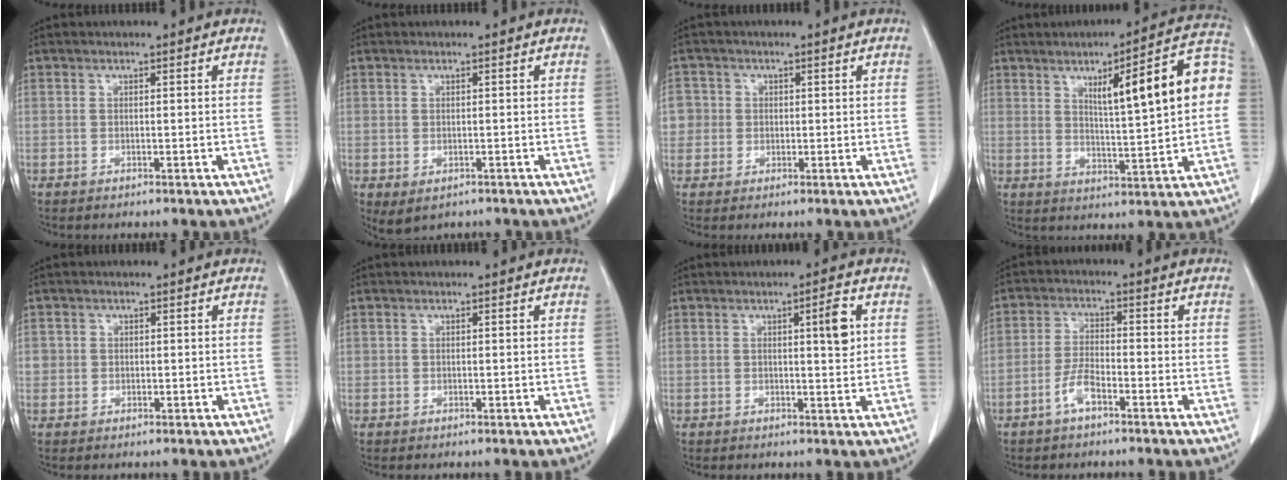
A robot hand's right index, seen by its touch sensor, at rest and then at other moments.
{"total": 3.0, "force": [-1.4, 1.9, 1.8], "torque": [-0.034, -0.008, -0.010]}
{"total": 4.1, "force": [0.3, 4.1, 0.2], "torque": [0.008, 0.013, 0.004]}
{"total": 14.9, "force": [3.2, 1.6, 14.5], "torque": [-0.199, 0.026, 0.045]}
{"total": 1.7, "force": [-0.1, 1.7, 0.3], "torque": [-0.002, 0.005, 0.001]}
{"total": 0.0}
{"total": 4.0, "force": [1.1, 0.6, 3.8], "torque": [-0.054, 0.001, 0.013]}
{"total": 4.1, "force": [-2.5, 1.1, 3.0], "torque": [-0.065, 0.005, -0.050]}